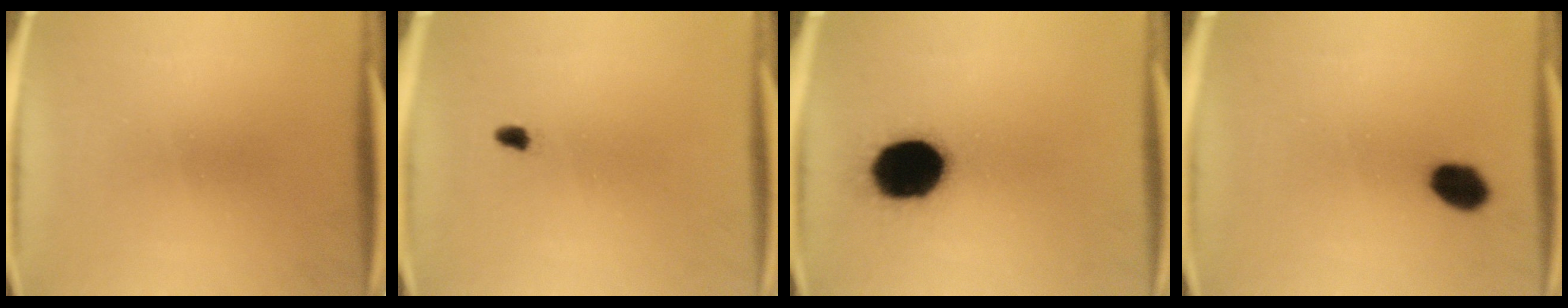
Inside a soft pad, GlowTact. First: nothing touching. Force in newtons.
{"total": 1.3}
{"total": 19.1}
{"total": 5.9}